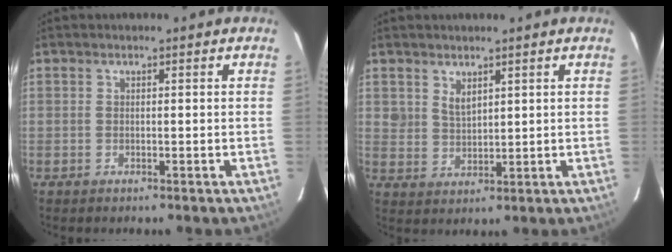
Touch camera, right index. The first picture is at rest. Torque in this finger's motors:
{"motor_torque": [-0.01, 0.09, 0.01, 0.03]}